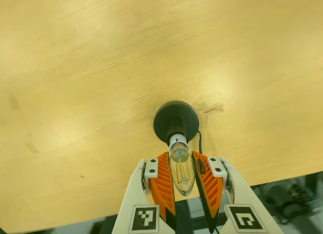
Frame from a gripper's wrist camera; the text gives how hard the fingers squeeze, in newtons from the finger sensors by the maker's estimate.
{"total": 12.0, "left": 11.2, "right": 12.7}